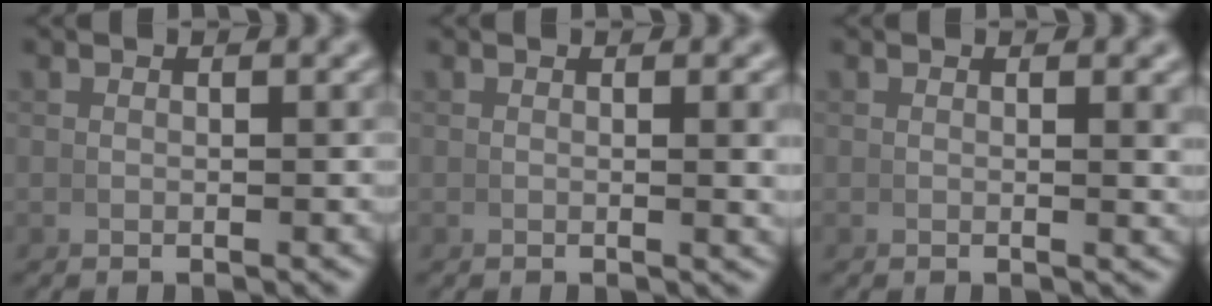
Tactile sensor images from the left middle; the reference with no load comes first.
{"total": 1.2, "force": [0.6, 0.0, 1.0], "torque": [-0.015, 0.002, 0.009]}
{"total": 1.0, "force": [0.6, 0.0, 0.7], "torque": [-0.011, -0.001, 0.010]}